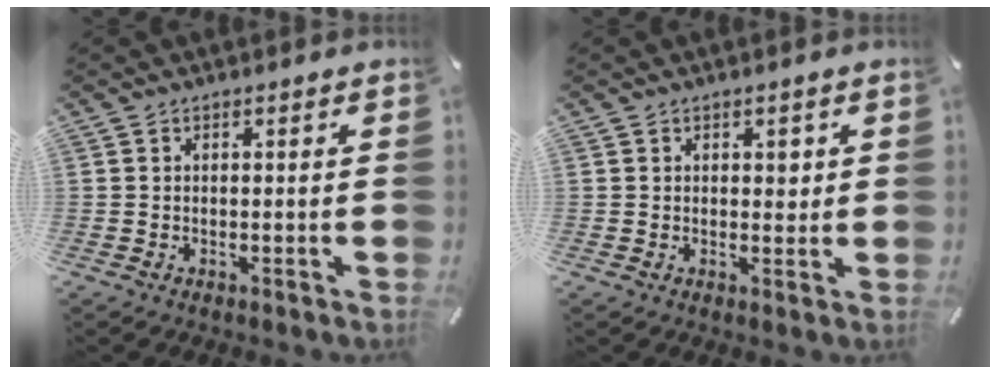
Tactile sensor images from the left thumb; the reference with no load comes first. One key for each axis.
{"total": 2.3, "fx": 0.7, "fy": 1.7, "fz": 1.3, "tx": -0.004, "ty": -0.005, "tz": 0.006}